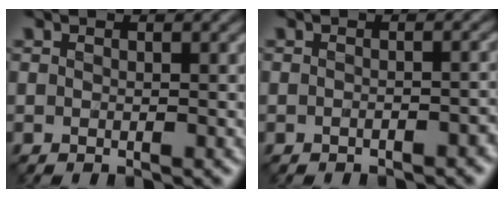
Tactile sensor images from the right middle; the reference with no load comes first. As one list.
[{"total": 2.1, "force": [-1.3, 0.8, 1.5], "torque": [-0.019, 0.001, -0.016]}]